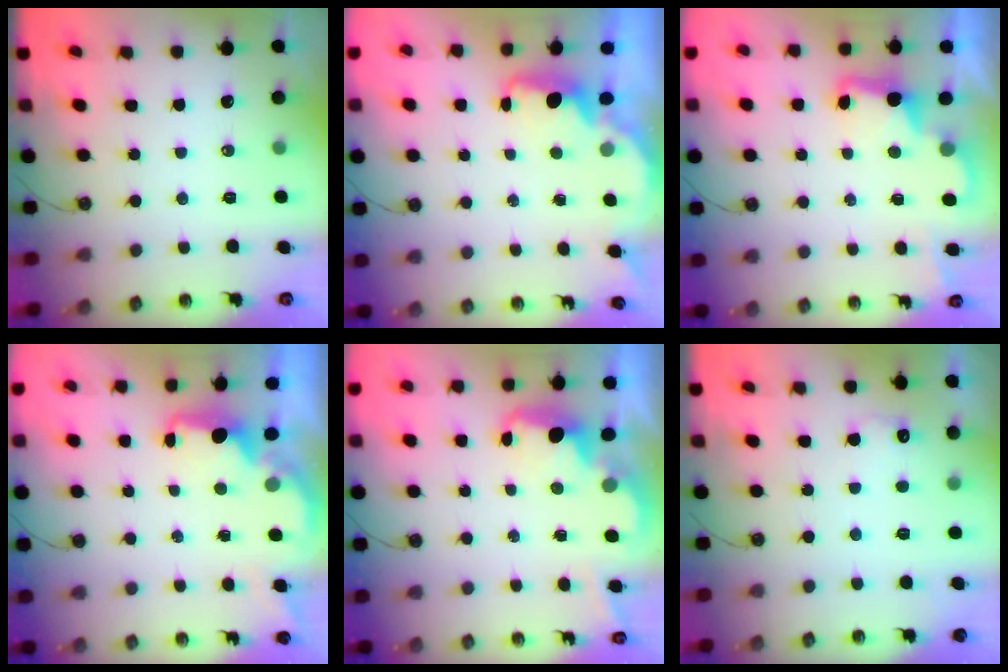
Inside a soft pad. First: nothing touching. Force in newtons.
{"total": 1.9, "press": 1.8, "slide": 0.7}
{"total": 3.3, "press": 3.3, "slide": 0.6}
{"total": 2.1, "press": 1.9, "slide": 0.8}
{"total": 2.6, "press": 2.6, "slide": 0.5}
{"total": 5.7, "press": 5.6, "slide": 1.2}